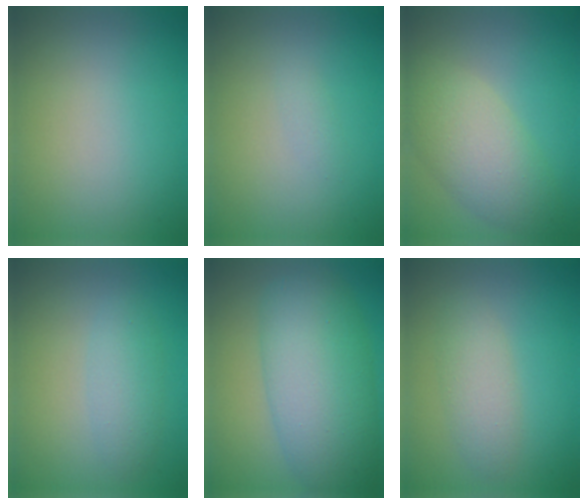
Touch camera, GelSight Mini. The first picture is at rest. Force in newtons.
{"total": 0.7, "press": 0.7, "slide": 0.0}
{"total": 5.5, "press": 5.4, "slide": 0.5}
{"total": 2.2, "press": 2.2, "slide": 0.1}
{"total": 9.4, "press": 9.4, "slide": 0.1}
{"total": 2.6, "press": 2.6, "slide": 0.1}